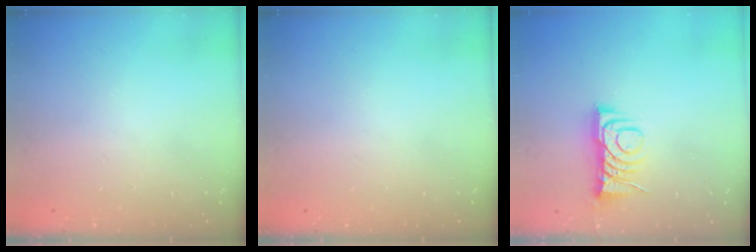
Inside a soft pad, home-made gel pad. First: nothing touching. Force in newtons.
{"total": 0.0}
{"total": 8.1, "press": 8.1, "slide": 0.4}